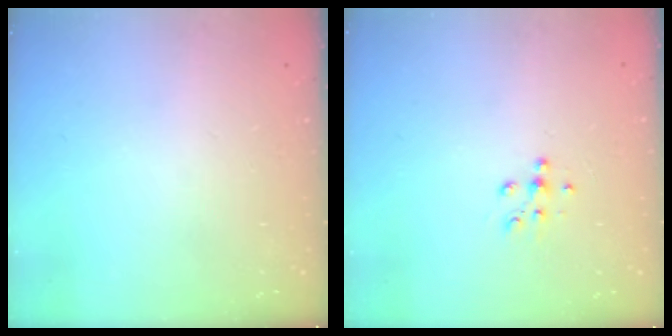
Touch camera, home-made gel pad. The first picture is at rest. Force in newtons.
{"total": 5.2, "press": 5.1, "slide": 1.0}